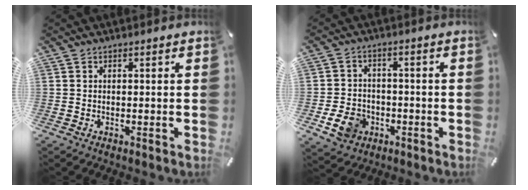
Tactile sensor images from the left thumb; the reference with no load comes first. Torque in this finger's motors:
{"motor_torque": [0.29, 1.94, 0.17, 0.03, 0.01]}